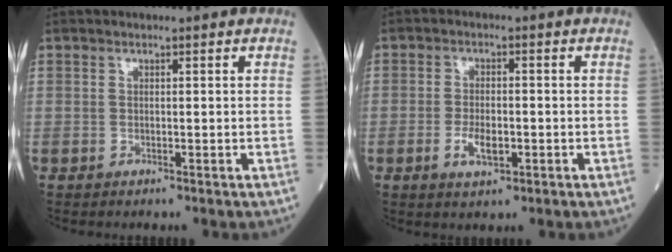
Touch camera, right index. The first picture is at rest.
{"total": 4.2, "force": [-1.4, 1.7, 3.6], "torque": [-0.071, -0.001, -0.022]}